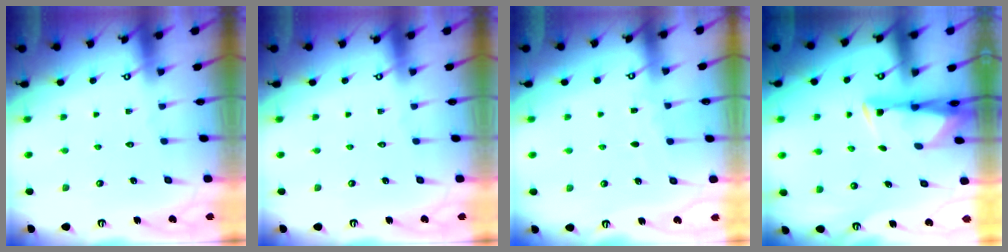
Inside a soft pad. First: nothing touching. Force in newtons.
{"total": 0.0}
{"total": 2.8, "press": 2.8, "slide": 0.4}
{"total": 2.9, "press": 2.8, "slide": 0.9}